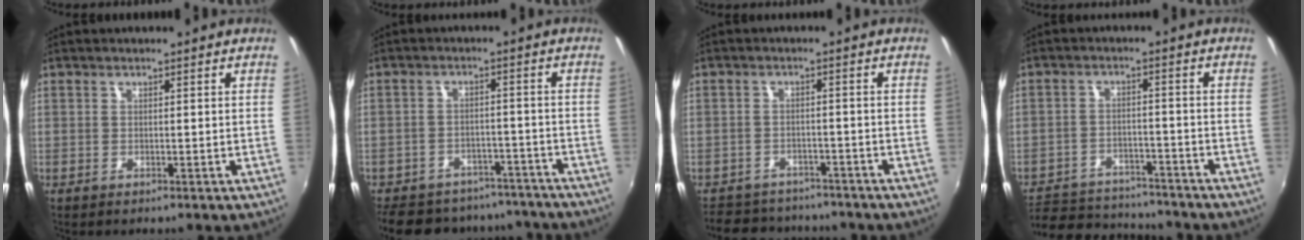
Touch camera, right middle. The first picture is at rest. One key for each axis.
{"total": 20.1, "fx": -16.8, "fy": 8.9, "fz": 6.6, "tx": -0.154, "ty": 0.035, "tz": -0.210}
{"total": 11.1, "fx": -9.6, "fy": 4.6, "fz": 3.0, "tx": -0.080, "ty": 0.014, "tz": -0.135}
{"total": 16.2, "fx": -13.5, "fy": 6.6, "fz": 5.9, "tx": -0.147, "ty": 0.000, "tz": -0.191}